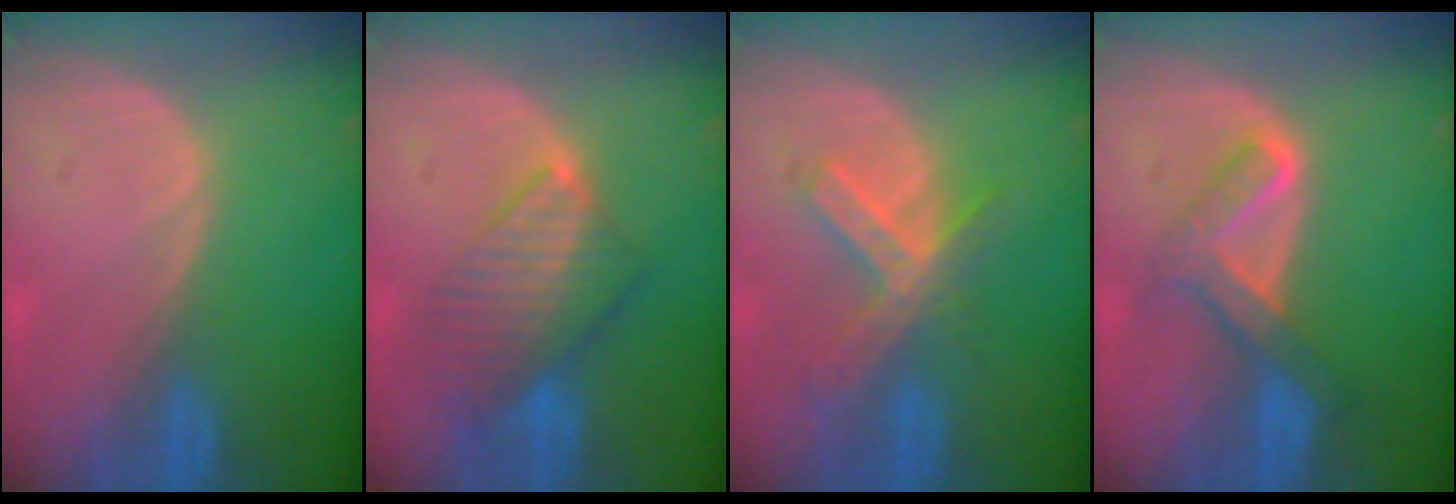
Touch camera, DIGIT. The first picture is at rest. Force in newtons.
{"total": 8.1, "press": 7.1, "slide": 4.0}
{"total": 6.6, "press": 5.8, "slide": 3.1}
{"total": 5.7, "press": 5.6, "slide": 1.2}